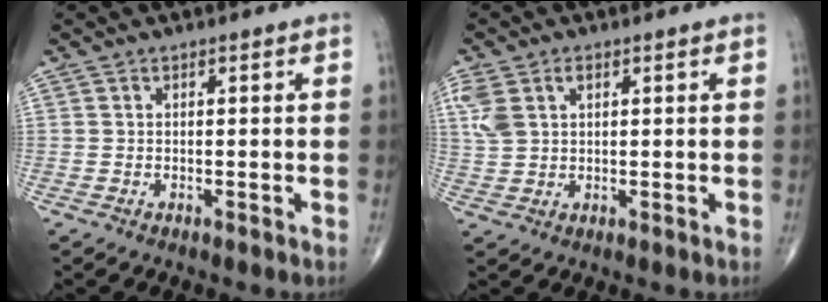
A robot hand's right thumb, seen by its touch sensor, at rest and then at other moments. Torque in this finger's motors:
{"motor_torque": [0.72, 1.17, 0.61, 0.36, 0.07]}